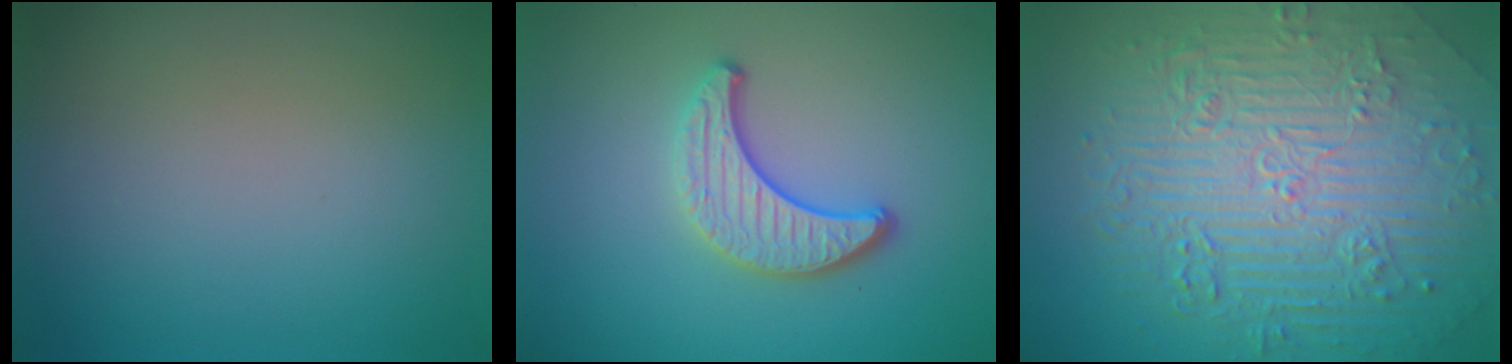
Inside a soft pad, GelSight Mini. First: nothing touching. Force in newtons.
{"total": 3.6, "press": 3.1, "slide": 1.8}
{"total": 11.0, "press": 7.4, "slide": 8.2}